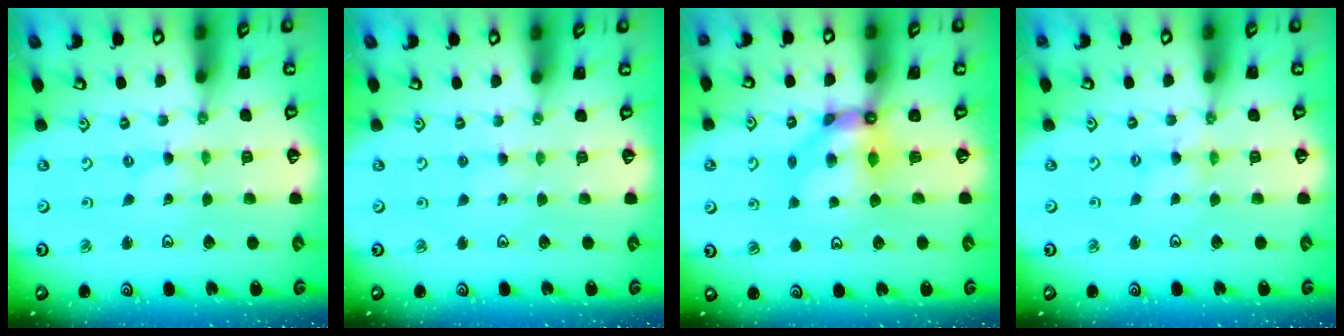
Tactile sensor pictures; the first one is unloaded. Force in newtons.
{"total": 2.3, "press": 2.3, "slide": 0.3}
{"total": 9.0, "press": 8.9, "slide": 1.5}
{"total": 1.8, "press": 1.8, "slide": 0.3}